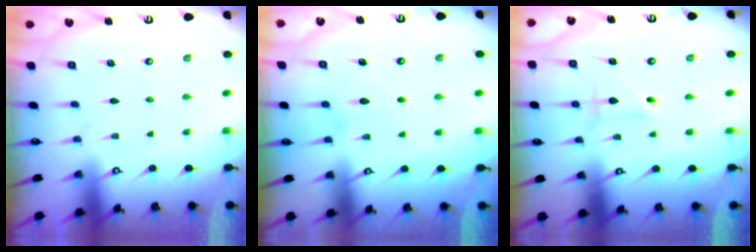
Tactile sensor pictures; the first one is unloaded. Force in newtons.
{"total": 5.3, "press": 5.2, "slide": 0.7}
{"total": 2.3, "press": 2.1, "slide": 0.9}